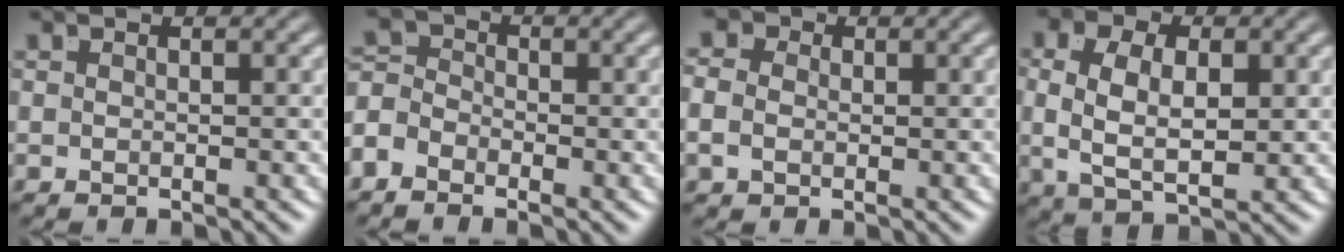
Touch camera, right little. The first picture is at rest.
{"total": 3.6, "force": [-1.1, 3.1, 1.4], "torque": [-0.021, -0.014, -0.025]}
{"total": 3.1, "force": [0.3, 2.8, 1.4], "torque": [-0.029, 0.002, -0.003]}
{"total": 6.7, "force": [0.1, 4.5, 5.0], "torque": [-0.097, -0.015, 0.007]}